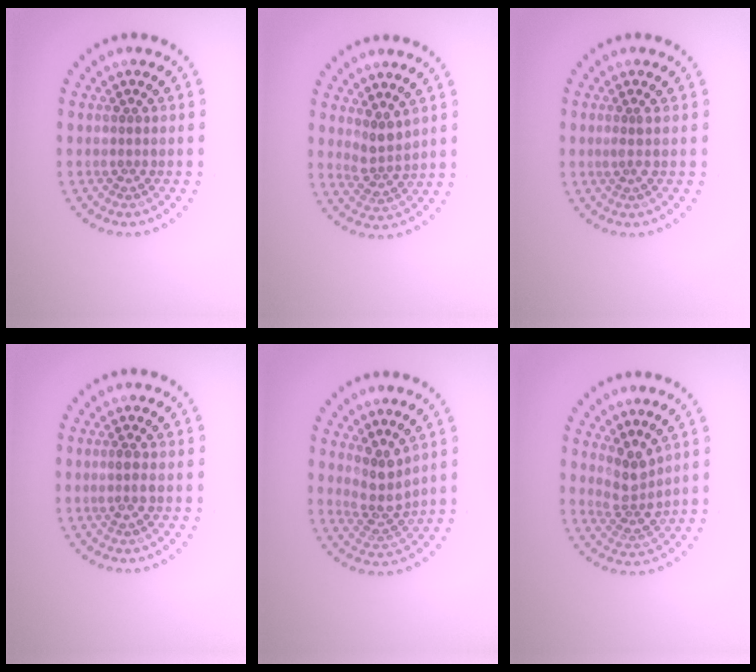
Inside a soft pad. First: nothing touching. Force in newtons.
{"total": 2.1, "press": 1.7, "slide": 1.2}
{"total": 0.7, "press": 0.4, "slide": 0.6}
{"total": 1.1, "press": 1.0, "slide": 0.4}
{"total": 2.9, "press": 2.3, "slide": 1.8}
{"total": 2.8, "press": 2.1, "slide": 1.8}